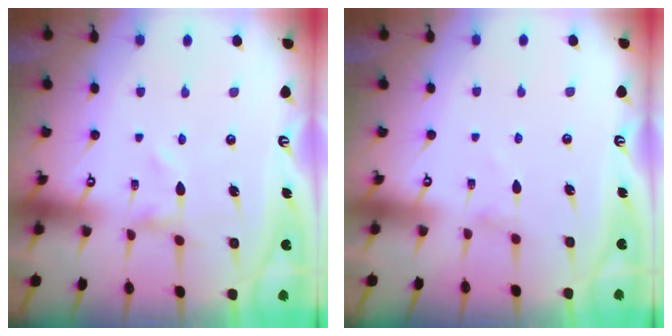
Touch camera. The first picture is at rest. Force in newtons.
{"total": 0.0}